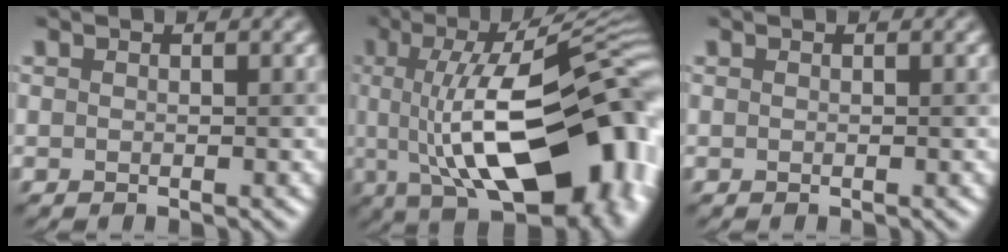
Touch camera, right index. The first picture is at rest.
{"total": 17.2, "force": [-0.8, 7.3, 15.5], "torque": [-0.209, 0.017, 0.000]}
{"total": 0.0}